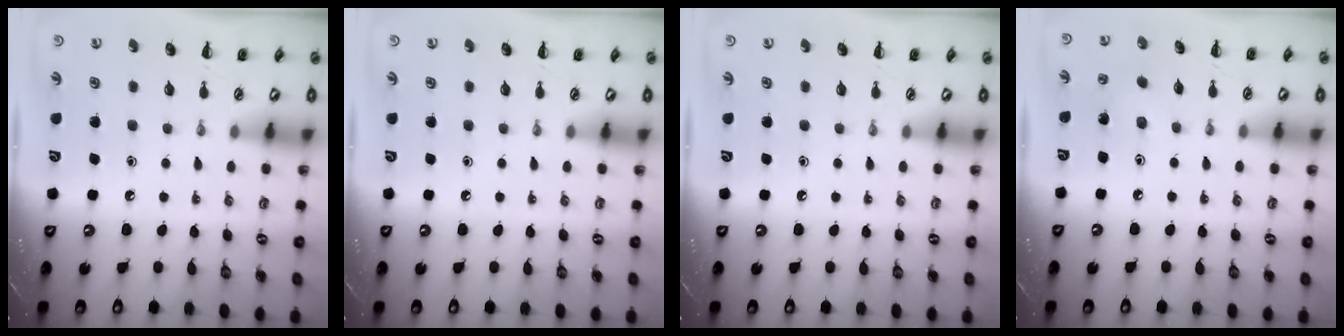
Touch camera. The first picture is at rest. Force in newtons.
{"total": 0.0}
{"total": 0.0}
{"total": 2.0, "press": 1.9, "slide": 0.7}